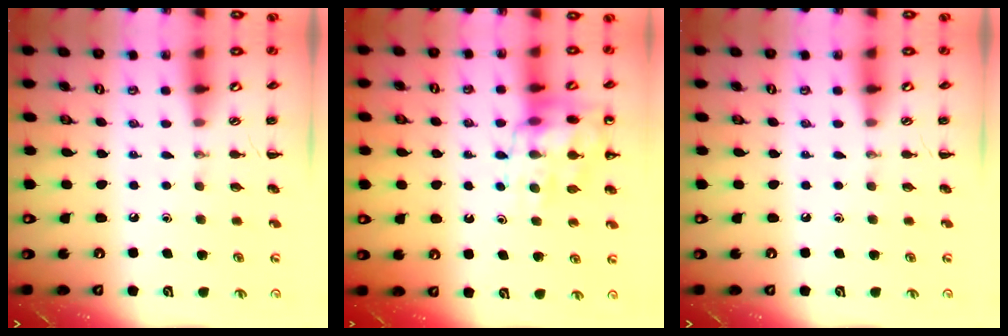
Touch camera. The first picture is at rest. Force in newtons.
{"total": 13.6, "press": 13.5, "slide": 1.8}
{"total": 0.0}